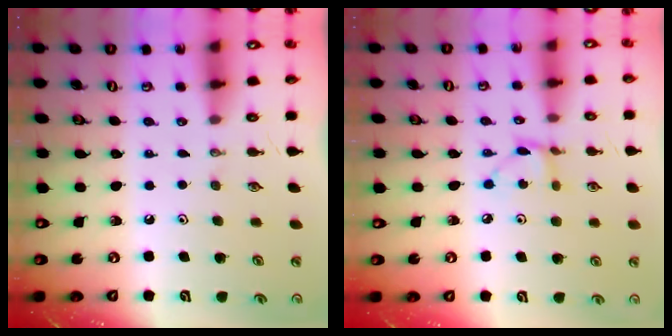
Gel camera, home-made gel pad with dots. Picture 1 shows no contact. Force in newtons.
{"total": 3.8, "press": 3.8, "slide": 0.1}